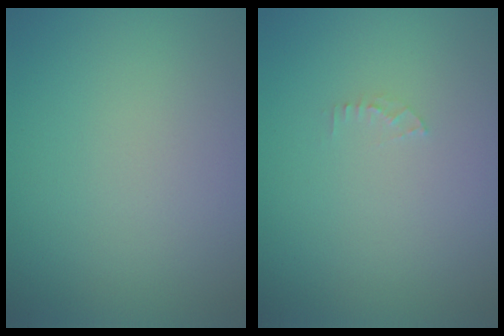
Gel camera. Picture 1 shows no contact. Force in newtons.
{"total": 0.7, "press": 0.7, "slide": 0.1}